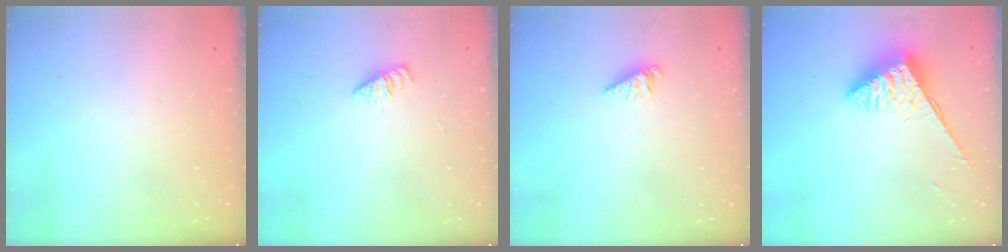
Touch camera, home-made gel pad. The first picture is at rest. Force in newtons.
{"total": 1.7, "press": 1.7, "slide": 0.3}
{"total": 2.0, "press": 2.0, "slide": 0.3}
{"total": 5.5, "press": 5.5, "slide": 0.3}